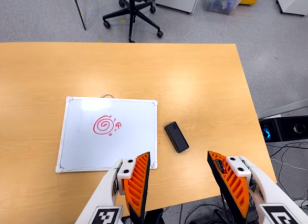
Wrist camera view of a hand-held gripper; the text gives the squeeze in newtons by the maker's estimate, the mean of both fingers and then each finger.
{"total": 0.0}